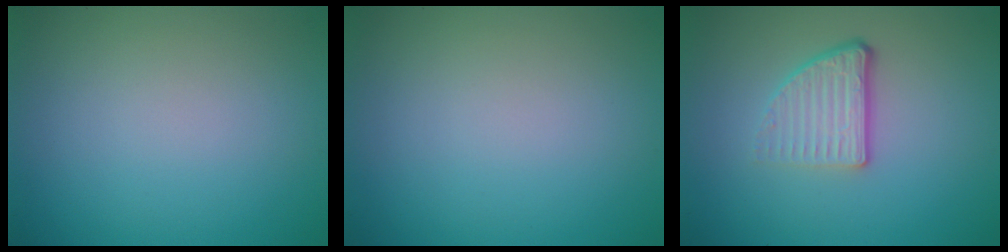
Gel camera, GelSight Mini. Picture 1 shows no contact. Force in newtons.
{"total": 0.0}
{"total": 3.8, "press": 2.4, "slide": 2.9}